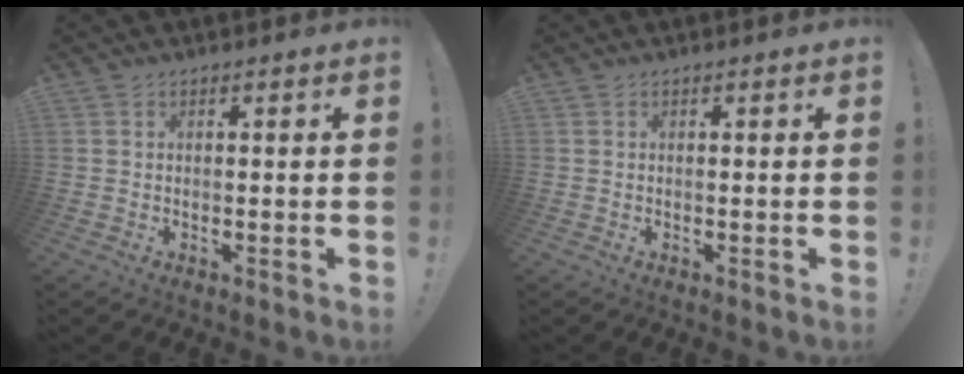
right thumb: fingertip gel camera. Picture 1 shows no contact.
{"total": 0.0}